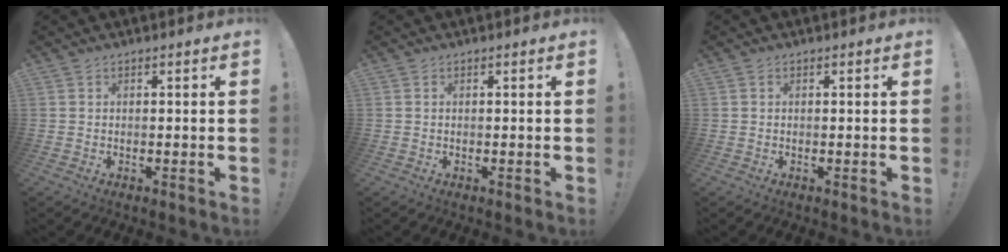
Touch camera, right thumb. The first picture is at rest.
{"total": 0.0}
{"total": 0.0}